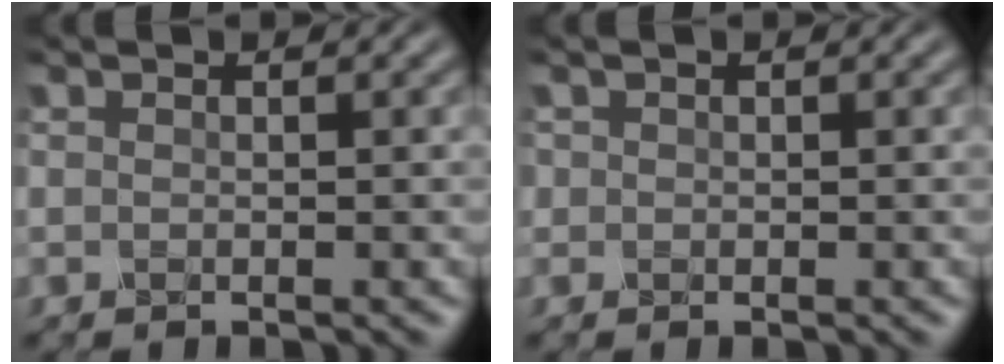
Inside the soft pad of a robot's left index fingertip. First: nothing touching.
{"total": 0.7, "force": [0.1, 0.7, 0.1], "torque": [0.004, 0.000, -0.001]}